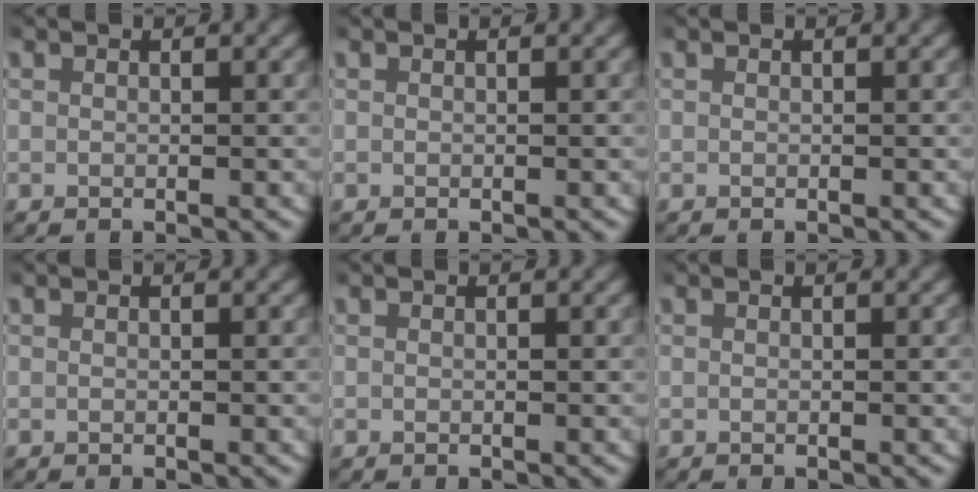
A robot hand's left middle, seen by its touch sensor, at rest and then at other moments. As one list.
[{"total": 0.0}, {"total": 0.0}, {"total": 0.0}, {"total": 0.0}, {"total": 0.0}]